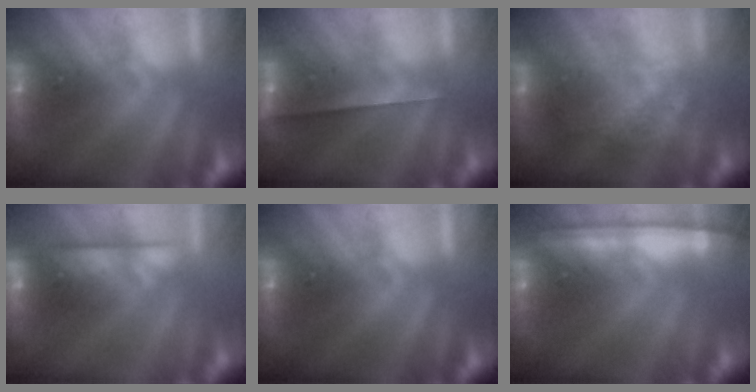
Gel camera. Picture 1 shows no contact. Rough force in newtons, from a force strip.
{"total": 2.4}
{"total": 2.2}
{"total": 6.9}
{"total": 0.0}
{"total": 1.0}